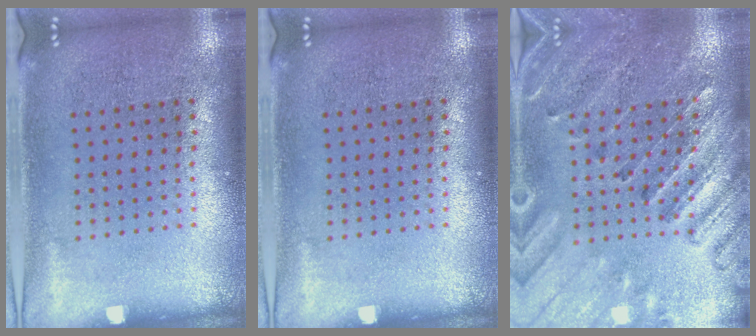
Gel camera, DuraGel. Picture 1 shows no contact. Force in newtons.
{"total": 0.0}
{"total": 2.7, "press": 2.6, "slide": 0.8}